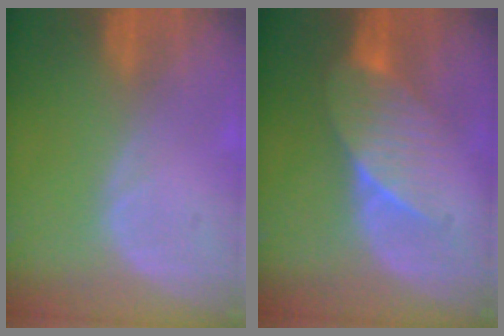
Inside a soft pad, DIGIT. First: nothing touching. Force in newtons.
{"total": 7.4, "press": 6.9, "slide": 2.5}